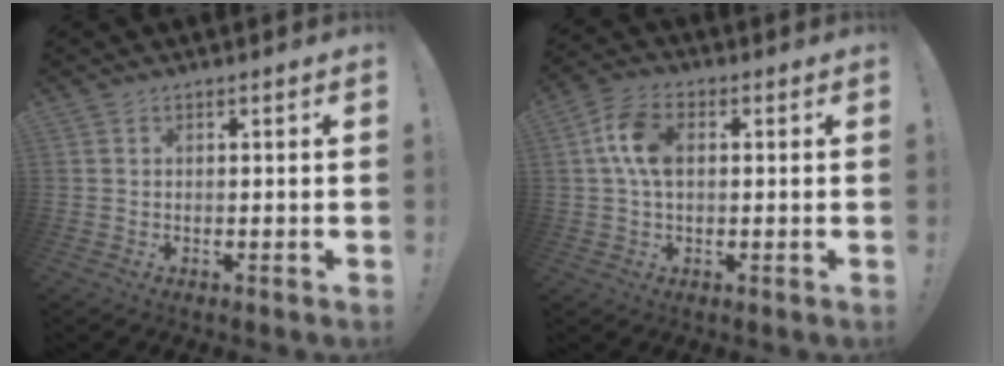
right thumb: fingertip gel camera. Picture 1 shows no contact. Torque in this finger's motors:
{"motor_torque": [0.68, 0.00, 0.99, -0.73, 0.40]}